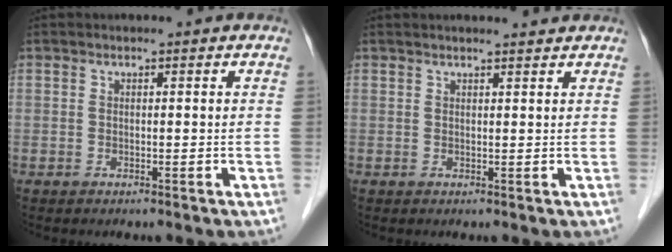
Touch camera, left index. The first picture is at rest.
{"total": 2.9, "force": [2.7, 0.1, 0.8], "torque": [-0.013, 0.009, 0.032]}